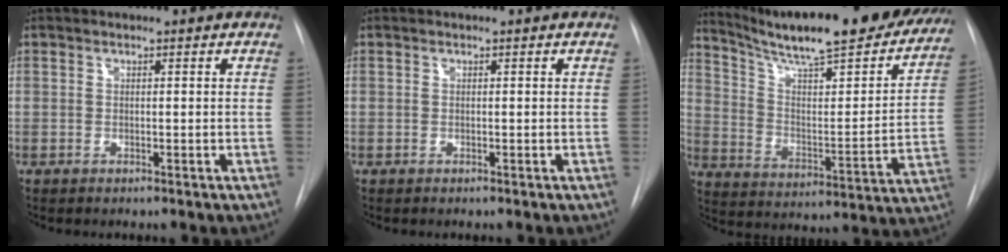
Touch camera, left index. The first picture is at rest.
{"total": 0.0}
{"total": 28.6, "force": [24.7, 4.0, 13.9], "torque": [-0.213, -0.076, 0.333]}